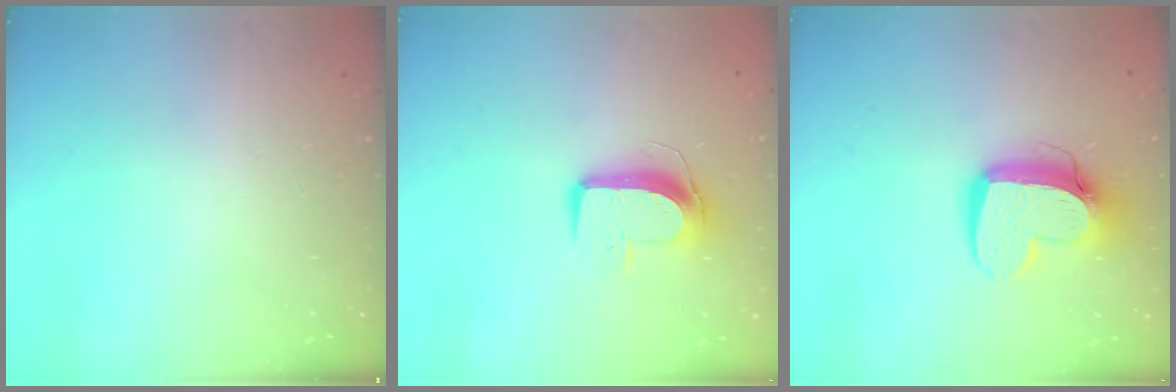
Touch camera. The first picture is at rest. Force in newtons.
{"total": 9.6, "press": 9.6, "slide": 0.7}
{"total": 13.0, "press": 12.9, "slide": 1.4}